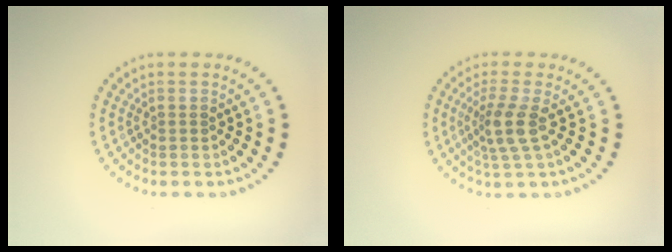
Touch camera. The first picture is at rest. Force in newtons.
{"total": 2.9, "press": 2.4, "slide": 1.7}